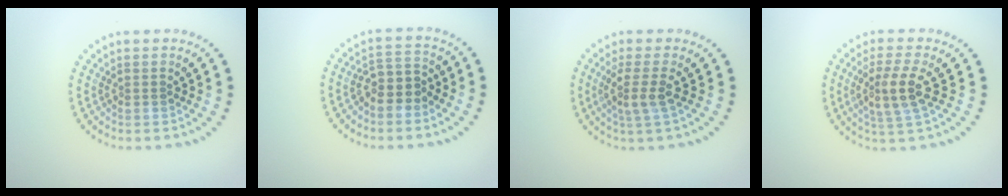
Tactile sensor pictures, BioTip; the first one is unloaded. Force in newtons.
{"total": 2.6, "press": 2.2, "slide": 1.4}
{"total": 2.5, "press": 2.0, "slide": 1.6}
{"total": 3.6, "press": 3.2, "slide": 1.5}